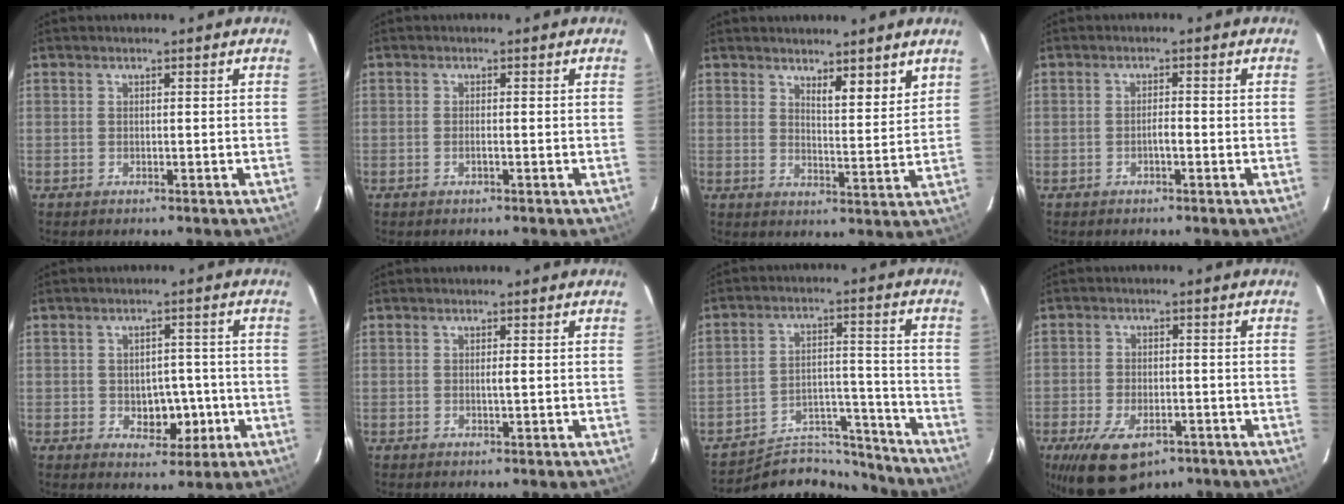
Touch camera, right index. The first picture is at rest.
{"total": 0.9, "force": [-0.3, 0.1, 0.8], "torque": [-0.019, 0.000, -0.005]}
{"total": 5.2, "force": [4.0, 0.7, 3.3], "torque": [-0.046, -0.017, 0.063]}
{"total": 1.4, "force": [-0.6, 0.3, 1.2], "torque": [-0.020, 0.002, -0.010]}
{"total": 4.2, "force": [-0.9, 2.9, 2.8], "torque": [-0.030, 0.005, -0.002]}
{"total": 0.7, "force": [0.0, -0.1, 0.7], "torque": [-0.012, -0.001, -0.002]}
{"total": 12.1, "force": [-11.8, 2.8, -0.3], "torque": [0.019, 0.055, -0.180]}
{"total": 10.9, "force": [-6.8, 5.3, 6.6], "torque": [-0.126, -0.011, -0.104]}